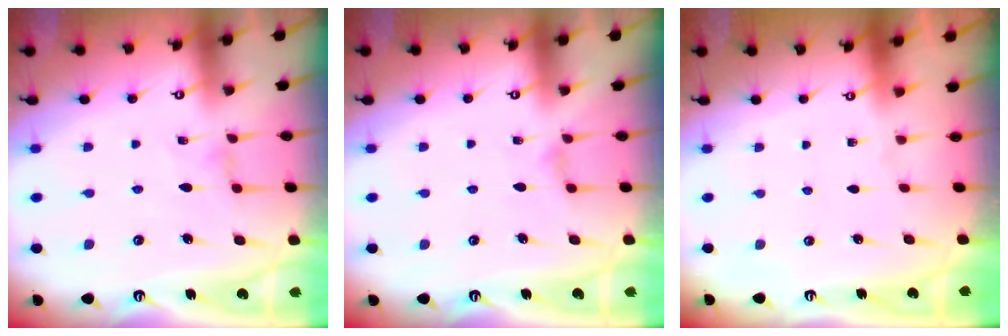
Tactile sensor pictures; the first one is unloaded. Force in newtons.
{"total": 3.1, "press": 3.1, "slide": 0.6}
{"total": 0.0}